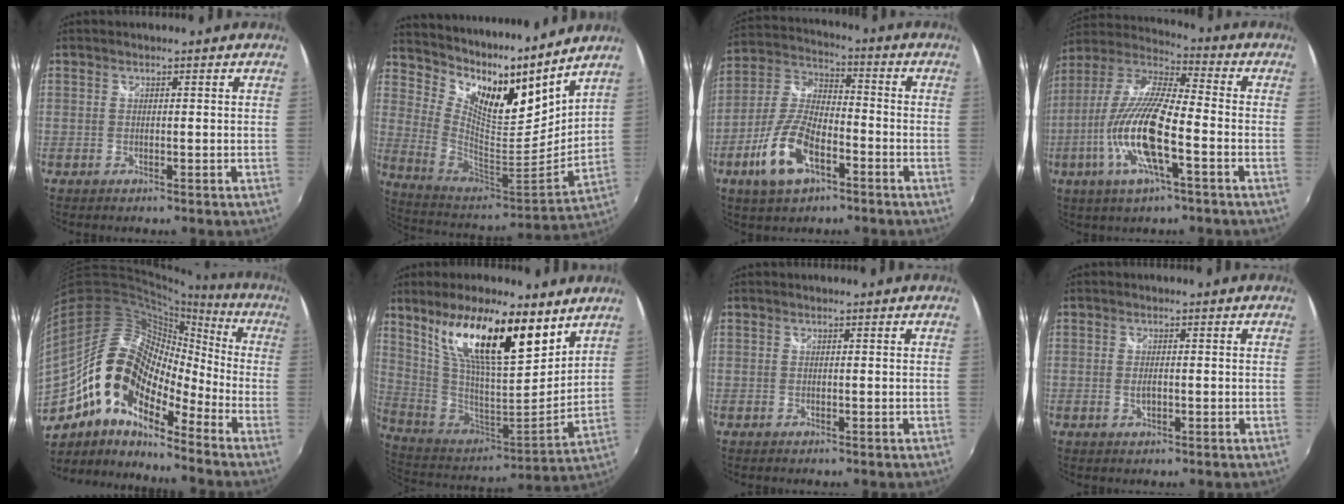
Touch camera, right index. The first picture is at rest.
{"total": 16.3, "force": [13.9, 3.9, 7.8], "torque": [-0.145, -0.053, 0.248]}
{"total": 13.3, "force": [-6.3, 6.0, 10.1], "torque": [-0.219, 0.001, -0.117]}
{"total": 17.0, "force": [-5.7, 3.7, 15.6], "torque": [-0.318, -0.014, -0.117]}
{"total": 18.6, "force": [-10.0, 9.8, 12.2], "torque": [-0.225, -0.004, -0.200]}
{"total": 22.5, "force": [12.1, 6.8, 17.7], "torque": [-0.318, 0.019, 0.223]}
{"total": 0.0}
{"total": 1.6, "force": [-0.3, 0.8, 1.3], "torque": [-0.025, -0.001, -0.006]}